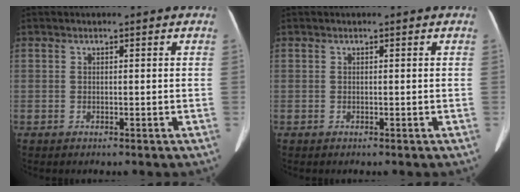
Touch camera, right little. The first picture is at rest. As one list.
[{"total": 0.0}]